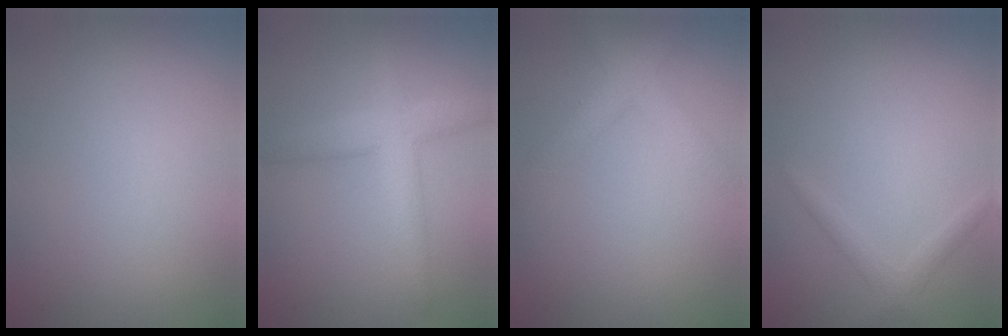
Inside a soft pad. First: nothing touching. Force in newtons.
{"total": 4.1, "press": 4.1, "slide": 0.2}
{"total": 3.4, "press": 3.4, "slide": 0.2}
{"total": 1.6, "press": 1.6, "slide": 0.1}